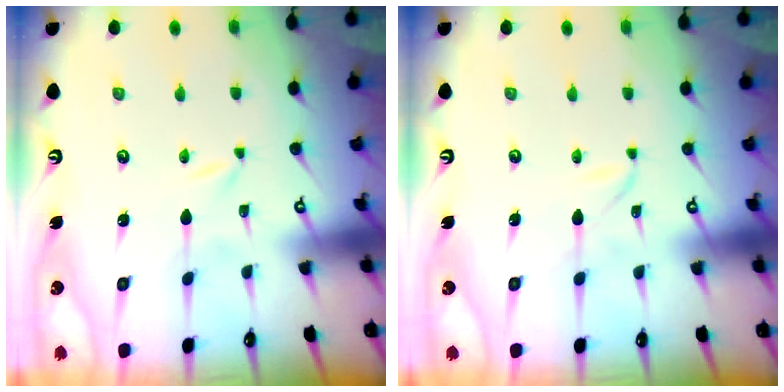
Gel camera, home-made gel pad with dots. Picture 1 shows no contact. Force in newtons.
{"total": 2.1, "press": 2.1, "slide": 0.1}